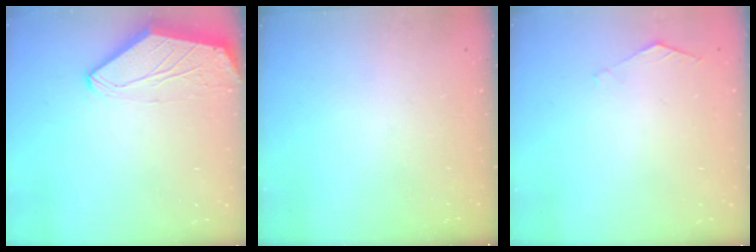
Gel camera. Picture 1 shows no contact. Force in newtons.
{"total": 0.0}
{"total": 1.2, "press": 1.1, "slide": 0.4}